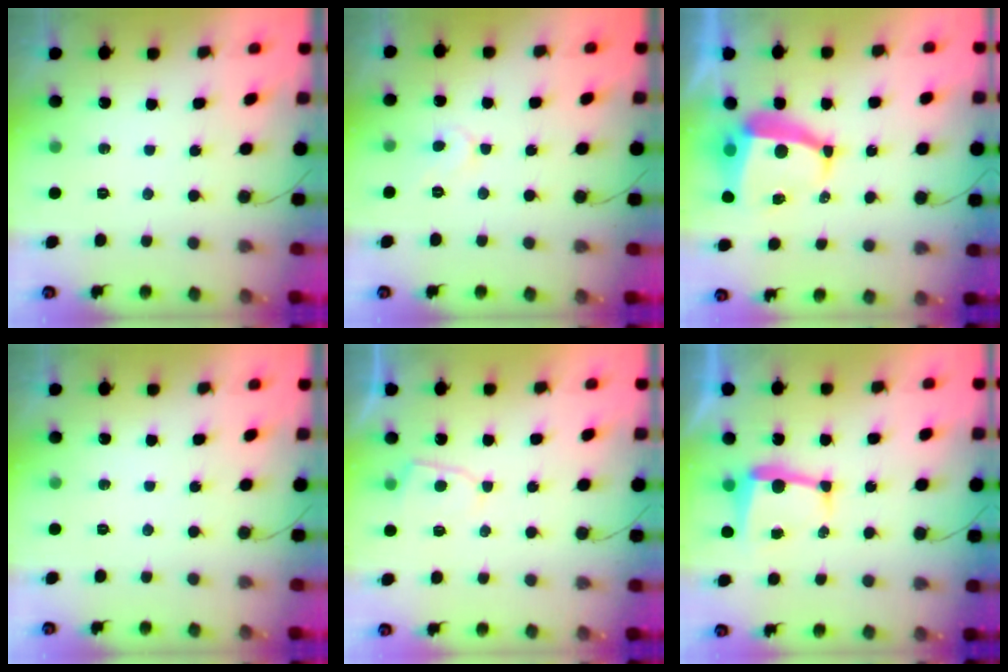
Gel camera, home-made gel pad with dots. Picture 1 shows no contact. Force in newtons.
{"total": 4.7, "press": 4.7, "slide": 0.5}
{"total": 8.7, "press": 8.6, "slide": 1.2}
{"total": 0.0}
{"total": 3.6, "press": 3.6, "slide": 0.4}
{"total": 6.2, "press": 6.2, "slide": 0.4}